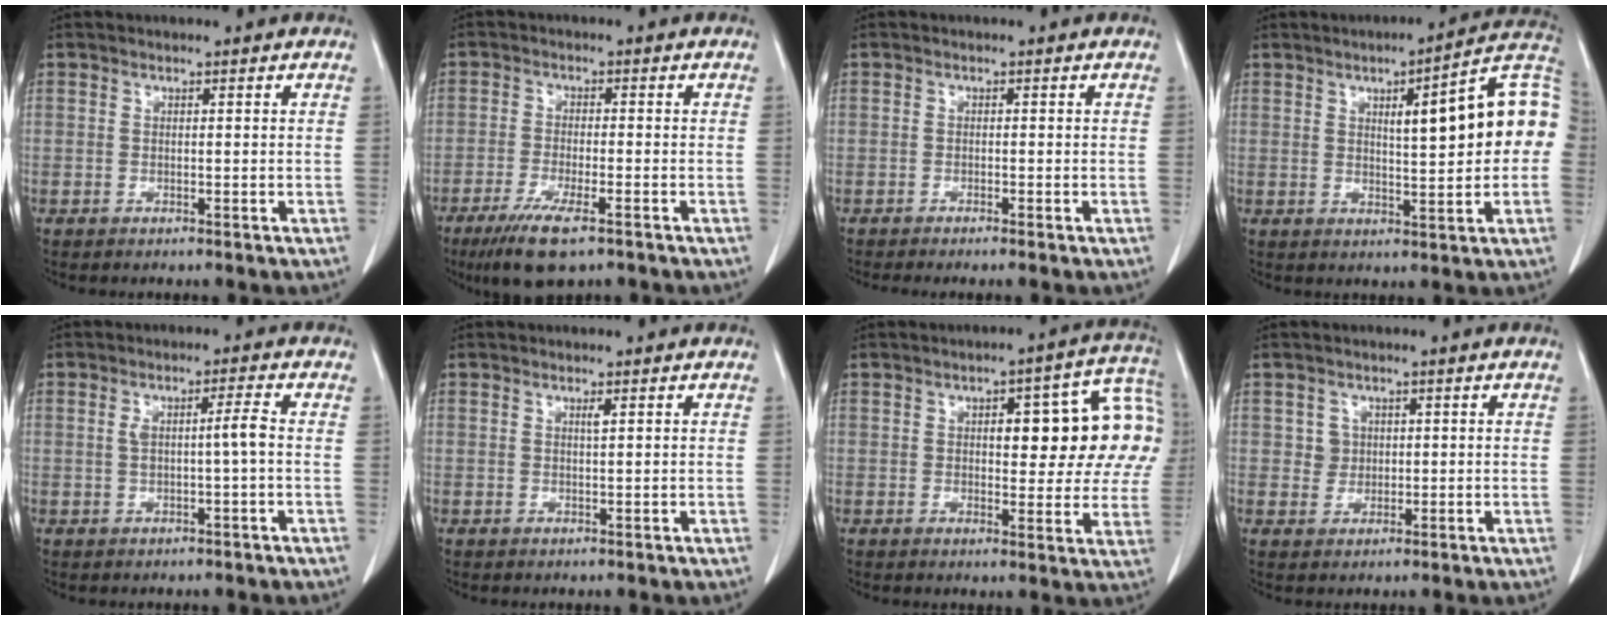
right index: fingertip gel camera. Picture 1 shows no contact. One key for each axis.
{"total": 7.9, "fx": -5.1, "fy": 1.3, "fz": 5.8, "tx": -0.105, "ty": -0.019, "tz": -0.085}
{"total": 1.9, "fx": -1.6, "fy": -0.3, "fz": 1.1, "tx": -0.015, "ty": 0.000, "tz": -0.026}
{"total": 14.1, "fx": 1.9, "fy": 2.3, "fz": 13.8, "tx": -0.180, "ty": 0.035, "tz": 0.022}
{"total": 3.5, "fx": -0.2, "fy": -0.1, "fz": 3.5, "tx": -0.066, "ty": 0.010, "tz": 0.002}
{"total": 0.7, "fx": 0.3, "fy": -0.1, "fz": 0.6, "tx": -0.014, "ty": -0.001, "tz": 0.007}
{"total": 15.5, "fx": 2.9, "fy": 5.3, "fz": 14.2, "tx": -0.169, "ty": 0.036, "tz": 0.031}
{"total": 2.2, "fx": 0.5, "fy": 2.1, "fz": 0.2, "tx": 0.004, "ty": 0.001, "tz": 0.006}